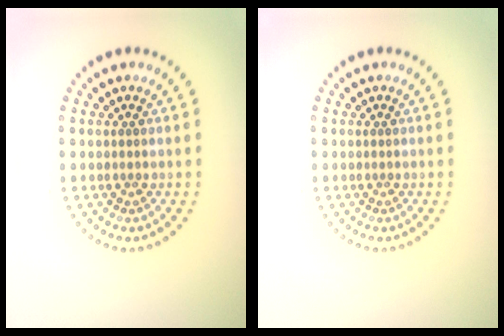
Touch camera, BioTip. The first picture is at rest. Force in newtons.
{"total": 0.0}